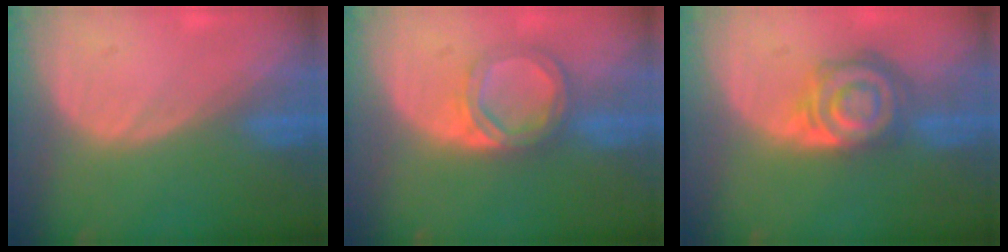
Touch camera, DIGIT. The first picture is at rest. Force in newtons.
{"total": 5.5, "press": 5.2, "slide": 1.9}
{"total": 8.1, "press": 7.1, "slide": 3.8}